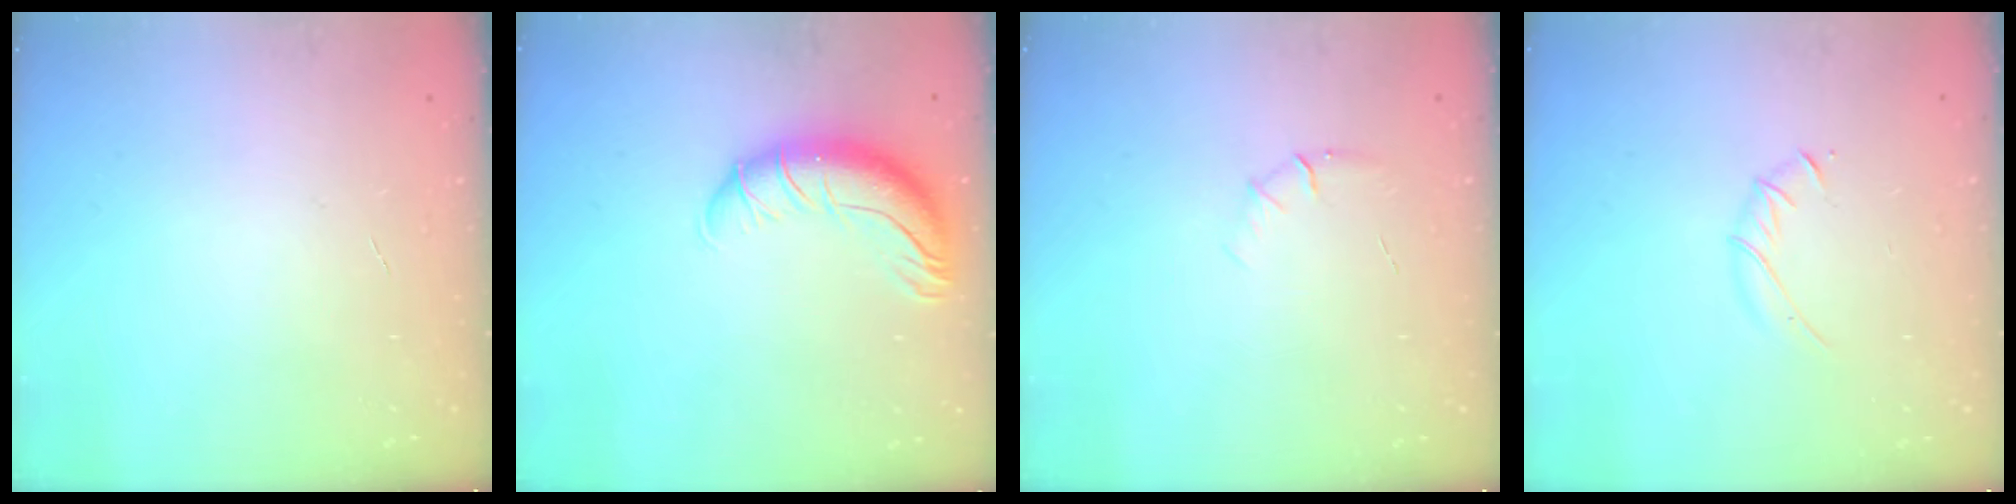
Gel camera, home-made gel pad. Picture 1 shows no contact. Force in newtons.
{"total": 12.1, "press": 11.8, "slide": 2.9}
{"total": 5.2, "press": 4.9, "slide": 1.6}
{"total": 3.3, "press": 3.2, "slide": 0.8}